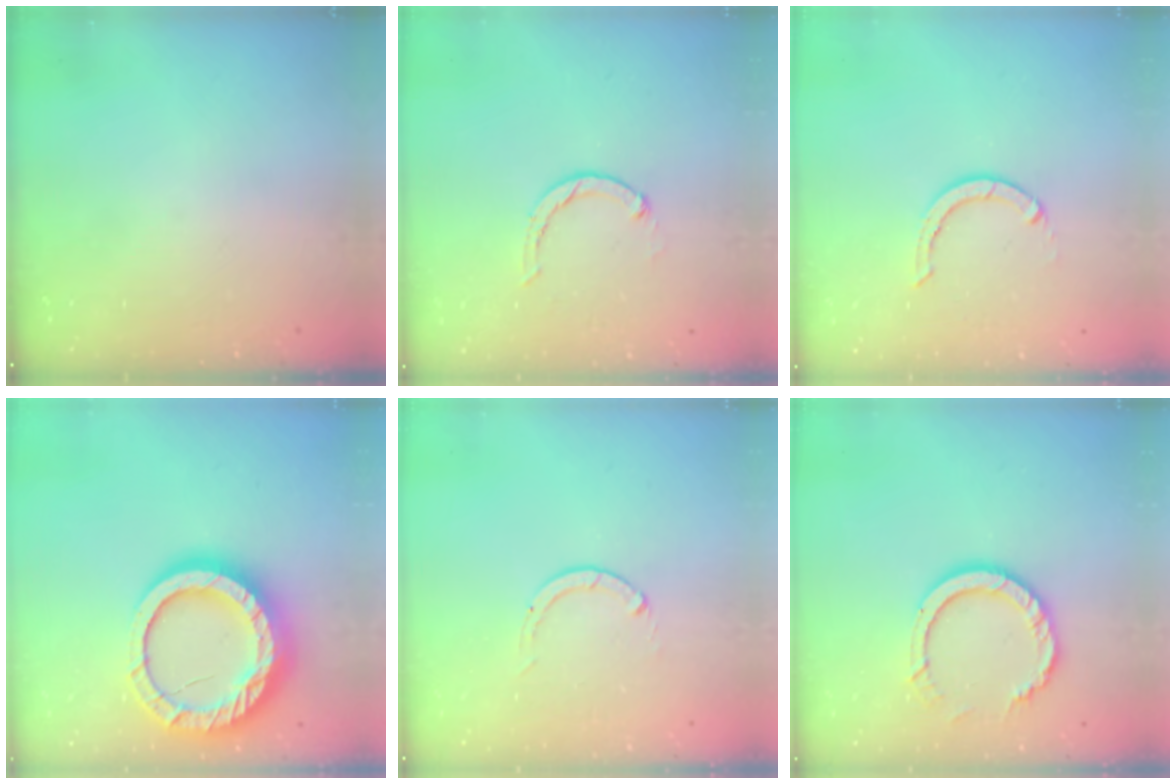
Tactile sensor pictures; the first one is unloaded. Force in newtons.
{"total": 1.9, "press": 1.9, "slide": 0.3}
{"total": 2.9, "press": 2.9, "slide": 0.1}
{"total": 22.6, "press": 22.5, "slide": 2.2}
{"total": 0.0}
{"total": 10.1, "press": 10.1, "slide": 0.9}